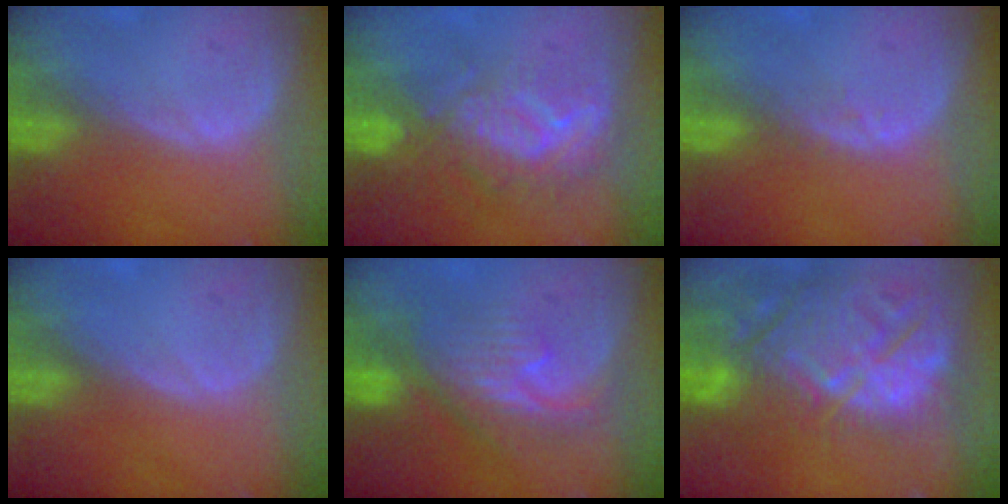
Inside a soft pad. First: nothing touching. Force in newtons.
{"total": 9.4, "press": 8.6, "slide": 3.9}
{"total": 1.3, "press": 1.3, "slide": 0.2}
{"total": 0.0}
{"total": 7.9, "press": 7.5, "slide": 2.5}
{"total": 15.3, "press": 13.1, "slide": 7.9}